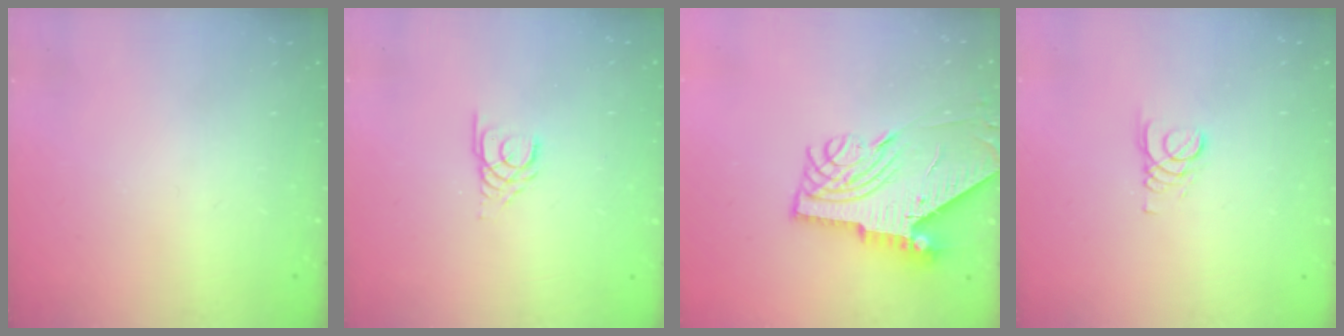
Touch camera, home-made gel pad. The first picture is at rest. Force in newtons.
{"total": 3.0, "press": 2.9, "slide": 0.3}
{"total": 11.4, "press": 11.3, "slide": 1.2}
{"total": 2.1, "press": 2.1, "slide": 0.1}